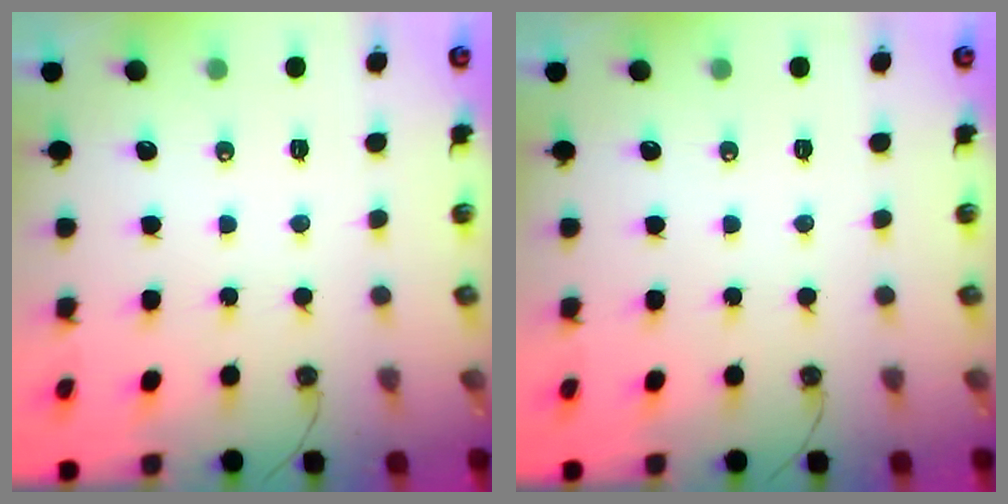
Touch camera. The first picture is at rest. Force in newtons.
{"total": 0.0}